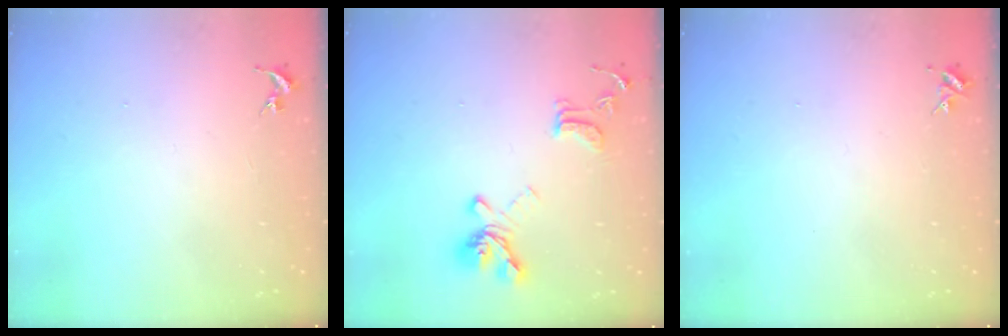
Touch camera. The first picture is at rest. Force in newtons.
{"total": 15.4, "press": 15.3, "slide": 1.4}
{"total": 4.0, "press": 4.0, "slide": 0.5}